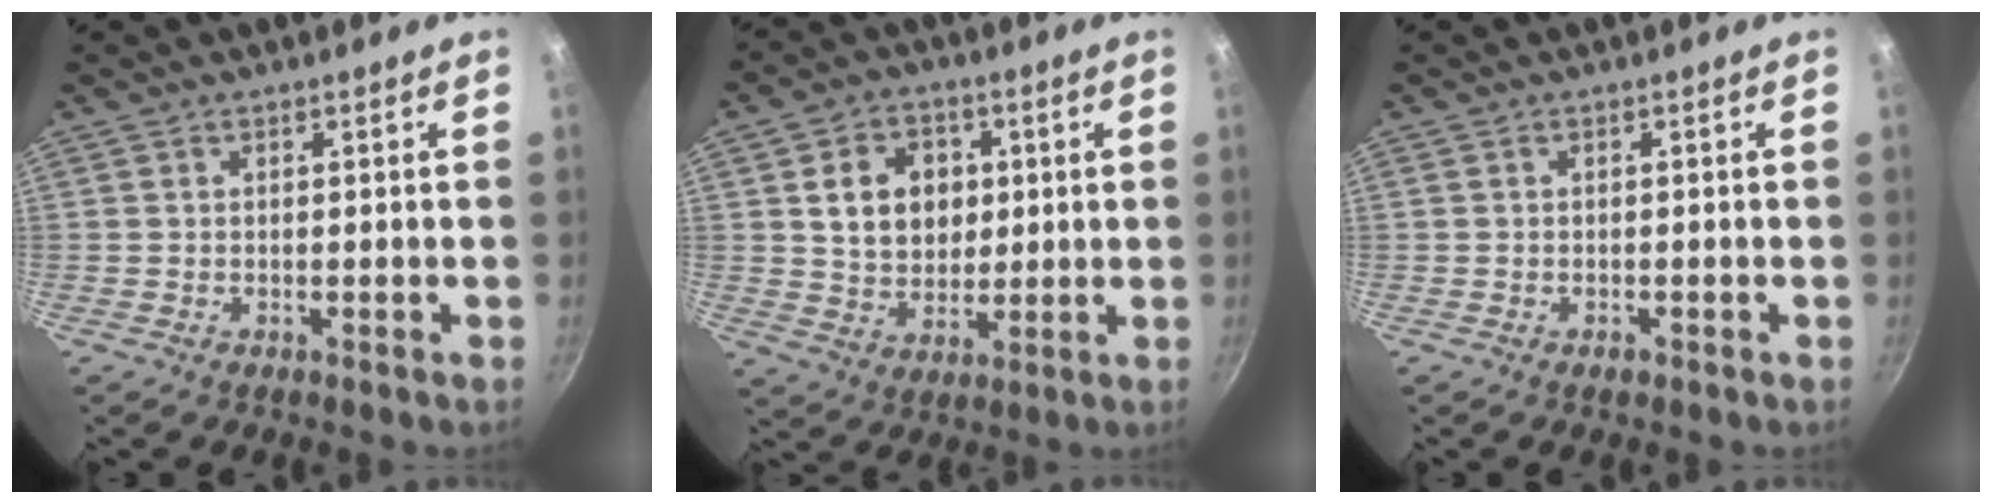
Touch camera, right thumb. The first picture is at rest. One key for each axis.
{"total": 11.3, "fx": 2.3, "fy": 9.0, "fz": 6.4, "tx": -0.076, "ty": -0.003, "tz": 0.039}
{"total": 1.0, "fx": -0.6, "fy": 0.6, "fz": 0.5, "tx": -0.009, "ty": 0.004, "tz": -0.008}